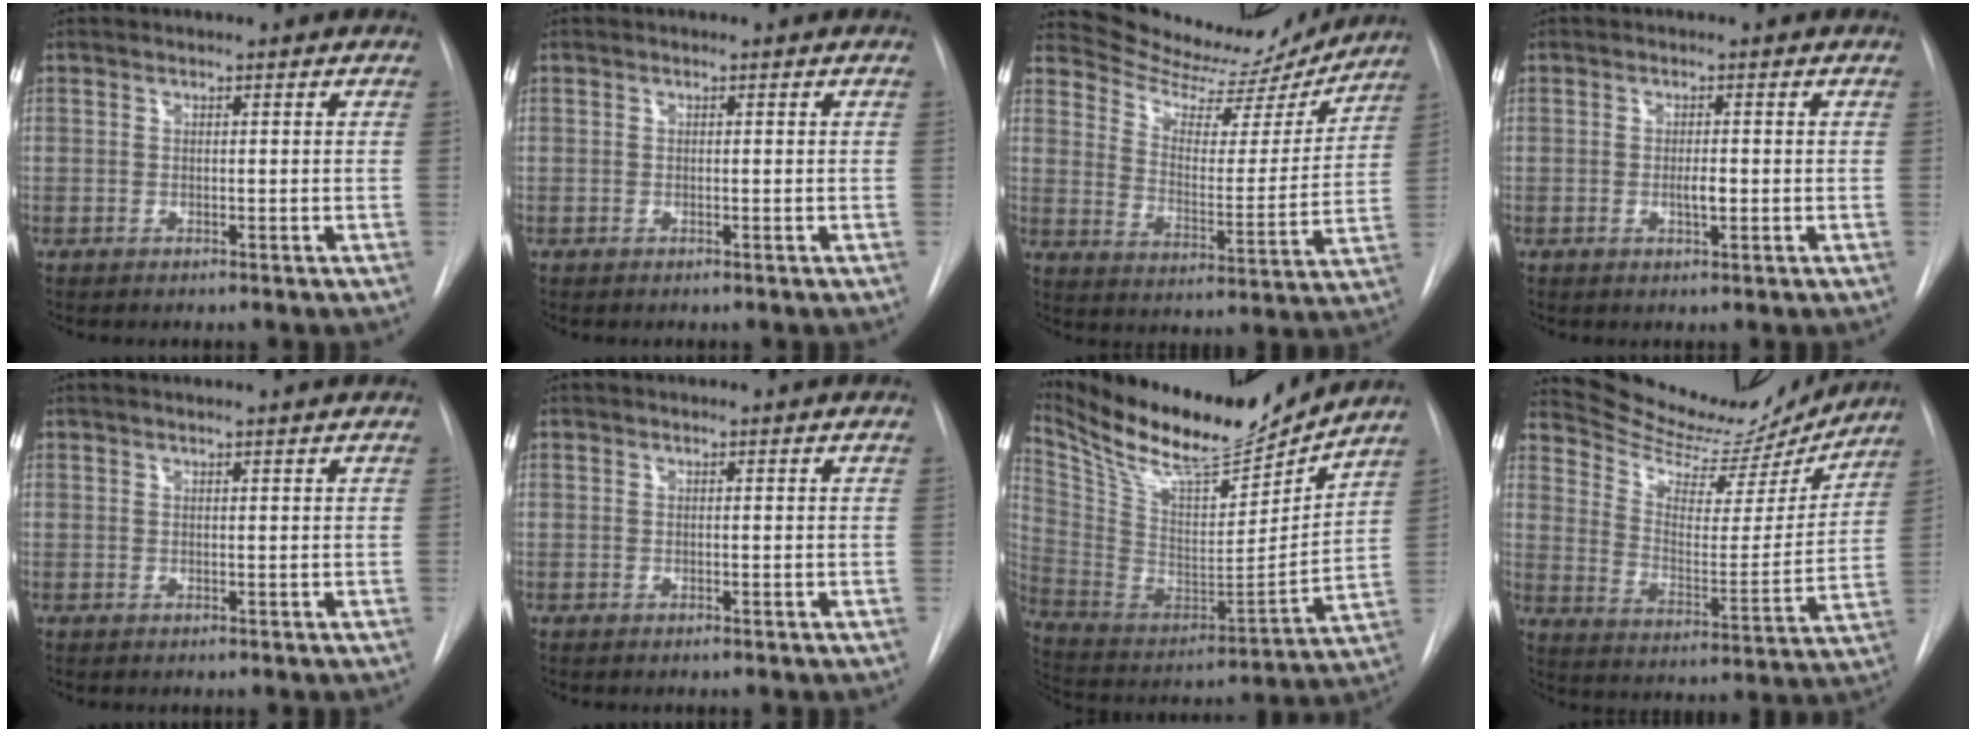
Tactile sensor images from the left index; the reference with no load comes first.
{"total": 0.0}
{"total": 15.8, "force": [15.4, 3.3, 1.7], "torque": [-0.022, -0.037, 0.213]}
{"total": 1.6, "force": [-0.5, 0.4, 1.5], "torque": [-0.028, -0.004, -0.009]}
{"total": 1.8, "force": [1.6, -0.4, 0.7], "torque": [-0.009, 0.011, 0.024]}
{"total": 0.0}
{"total": 21.5, "force": [19.2, 3.7, 8.9], "torque": [-0.181, -0.026, 0.323]}
{"total": 17.5, "force": [16.8, 3.7, 3.0], "torque": [-0.050, -0.037, 0.239]}